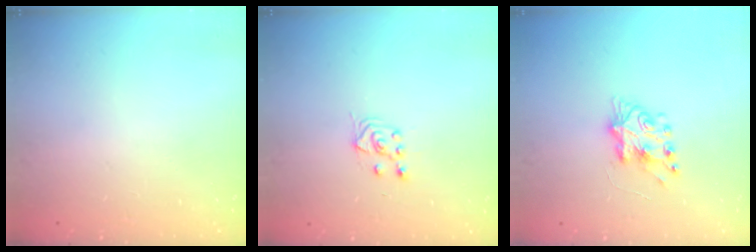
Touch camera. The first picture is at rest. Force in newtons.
{"total": 3.7, "press": 3.6, "slide": 1.0}
{"total": 7.9, "press": 7.8, "slide": 1.0}